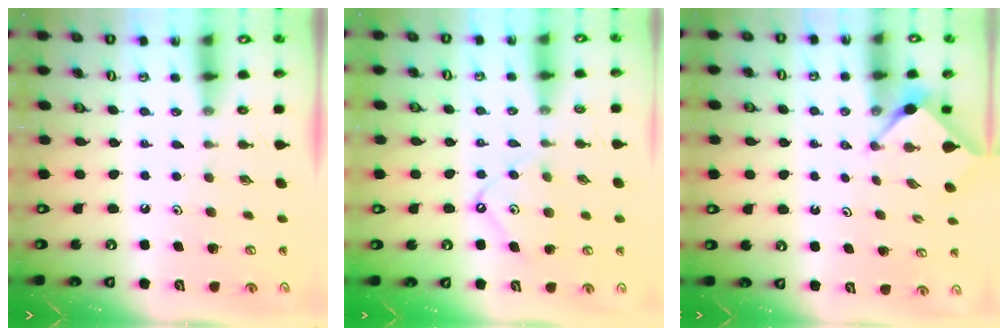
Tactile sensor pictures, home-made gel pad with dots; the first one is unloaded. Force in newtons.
{"total": 8.8, "press": 8.8, "slide": 0.9}
{"total": 2.9, "press": 2.9, "slide": 0.4}